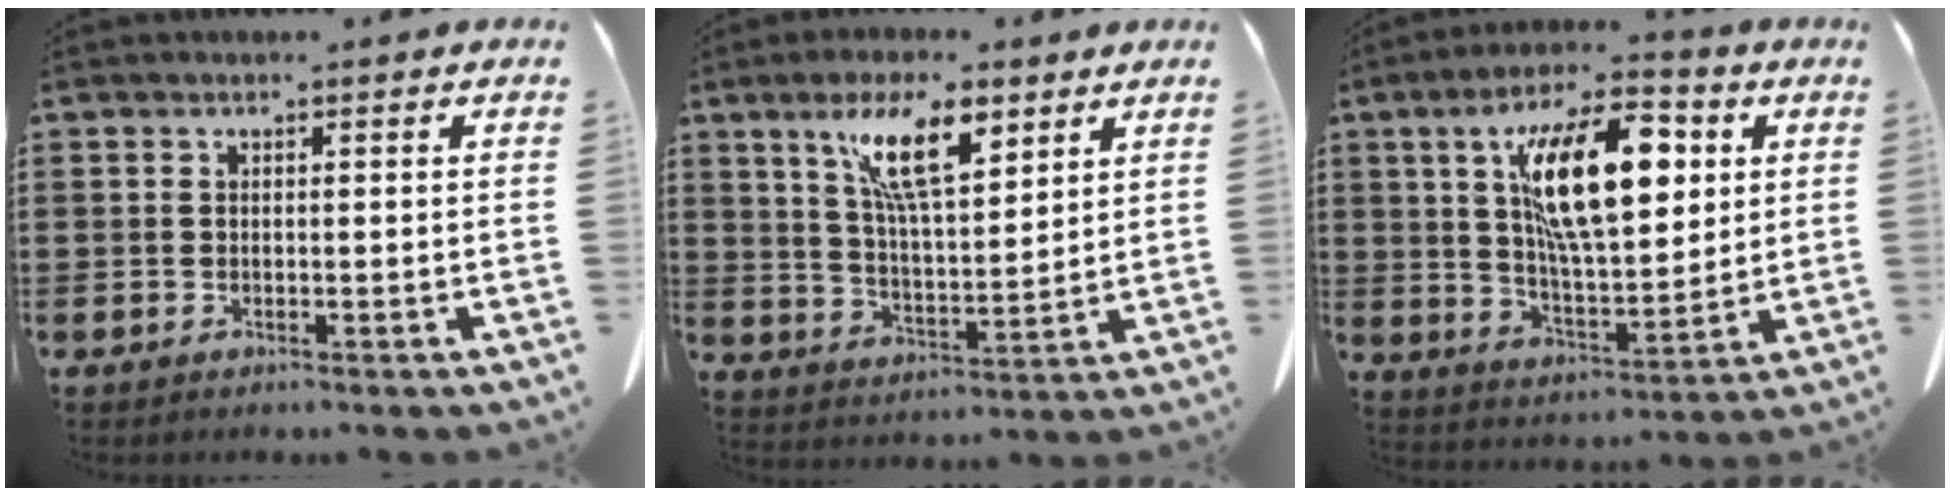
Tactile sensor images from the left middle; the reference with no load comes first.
{"total": 10.8, "force": [6.6, 3.3, 7.9], "torque": [-0.160, -0.009, 0.116]}
{"total": 15.0, "force": [5.5, 5.8, 12.7], "torque": [-0.236, -0.001, 0.093]}